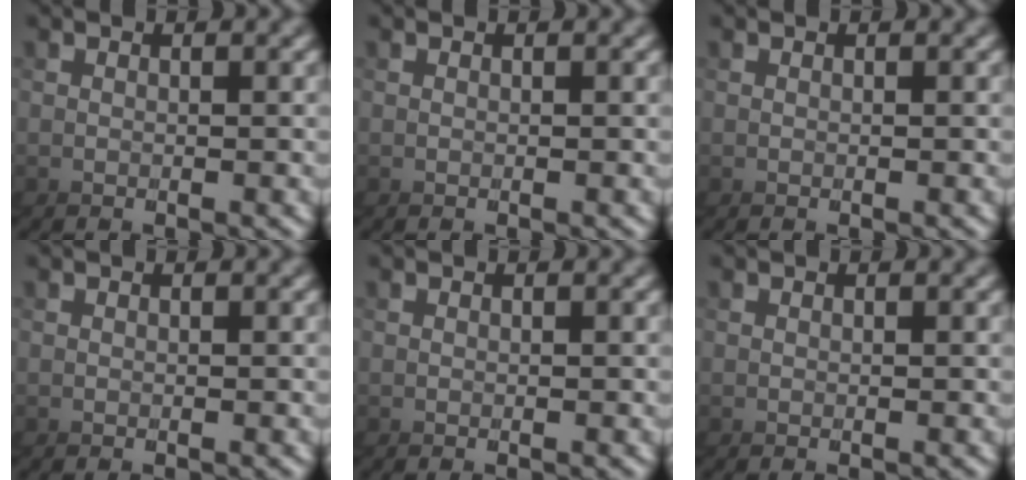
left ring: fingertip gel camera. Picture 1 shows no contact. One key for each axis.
{"total": 0.0}
{"total": 0.0}
{"total": 0.0}
{"total": 0.0}
{"total": 0.0}